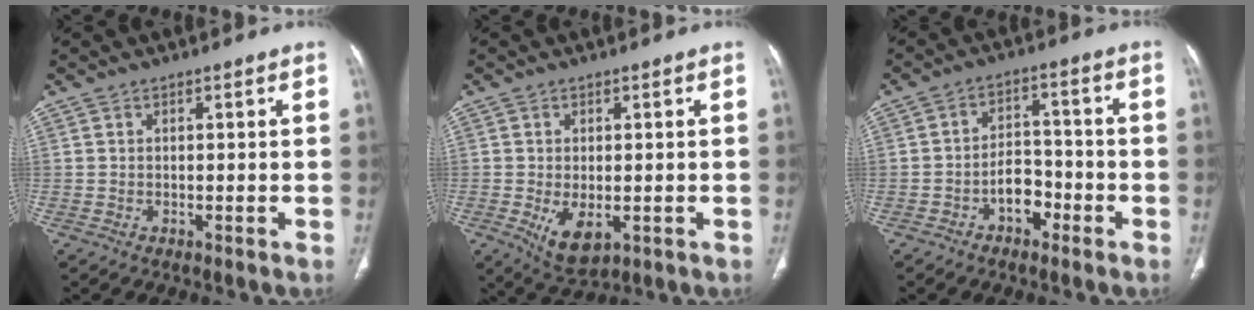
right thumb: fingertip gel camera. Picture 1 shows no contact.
{"total": 6.3, "force": [-1.5, 3.4, 5.1], "torque": [-0.089, -0.011, -0.013]}
{"total": 6.1, "force": [-3.0, 4.0, 3.5], "torque": [-0.033, 0.036, -0.055]}